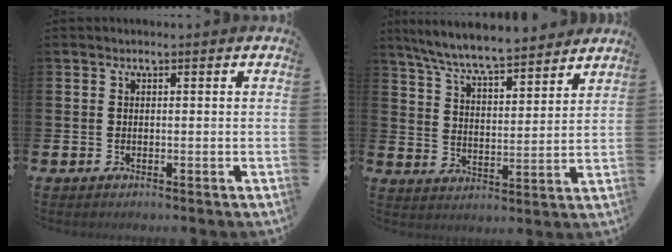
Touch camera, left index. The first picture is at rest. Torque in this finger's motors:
{"motor_torque": [1.01, -1.13, 1.06, 0.21]}